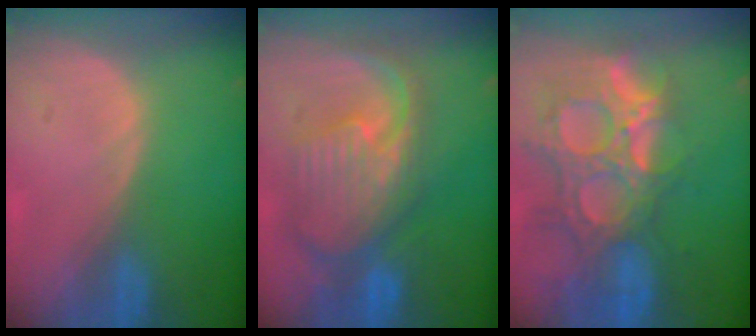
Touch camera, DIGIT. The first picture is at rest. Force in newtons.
{"total": 11.4, "press": 9.9, "slide": 5.7}
{"total": 13.9, "press": 11.7, "slide": 7.5}